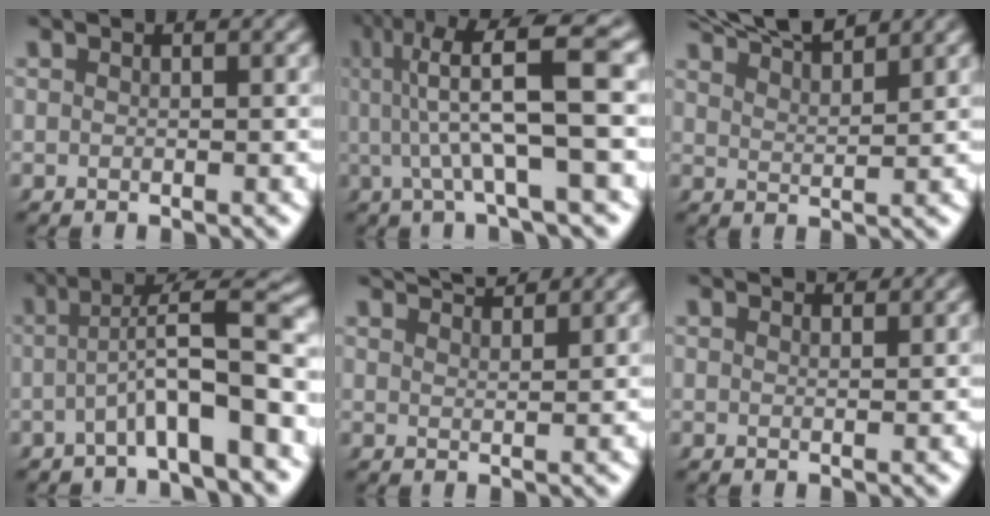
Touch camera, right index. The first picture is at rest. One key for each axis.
{"total": 9.3, "fx": 2.7, "fy": 2.2, "fz": 8.6, "tx": -0.125, "ty": 0.022, "tz": 0.034}
{"total": 5.9, "fx": 5.4, "fy": 0.8, "fz": 2.2, "tx": -0.040, "ty": 0.008, "tz": 0.090}
{"total": 7.2, "fx": -1.2, "fy": 2.2, "fz": 6.8, "tx": -0.096, "ty": 0.007, "tz": -0.018}
{"total": 4.2, "fx": 4.0, "fy": 0.4, "fz": 1.3, "tx": -0.017, "ty": 0.007, "tz": 0.066}
{"total": 1.4, "fx": 1.3, "fy": -0.2, "fz": 0.3, "tx": 0.011, "ty": -0.001, "tz": 0.022}